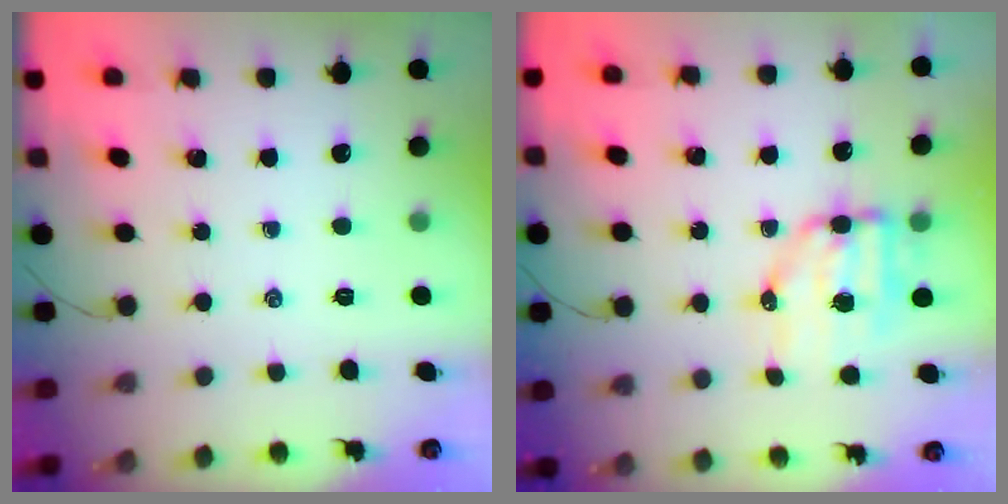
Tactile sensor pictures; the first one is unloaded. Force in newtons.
{"total": 7.4, "press": 7.3, "slide": 1.7}